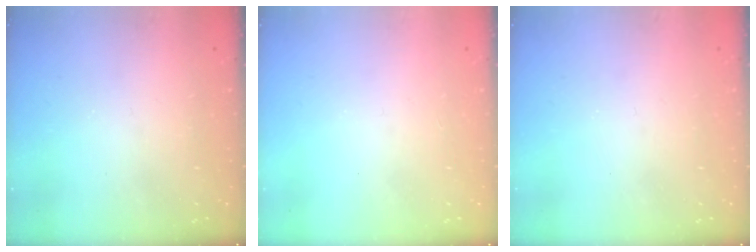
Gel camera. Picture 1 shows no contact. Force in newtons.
{"total": 0.0}
{"total": 0.5, "press": 0.5, "slide": 0.1}